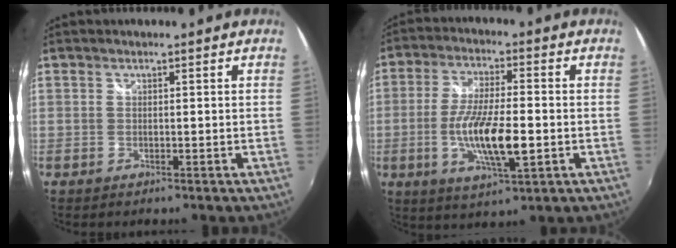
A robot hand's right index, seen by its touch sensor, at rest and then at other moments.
{"total": 12.0, "force": [-2.7, 2.9, 11.4], "torque": [-0.217, -0.014, -0.050]}